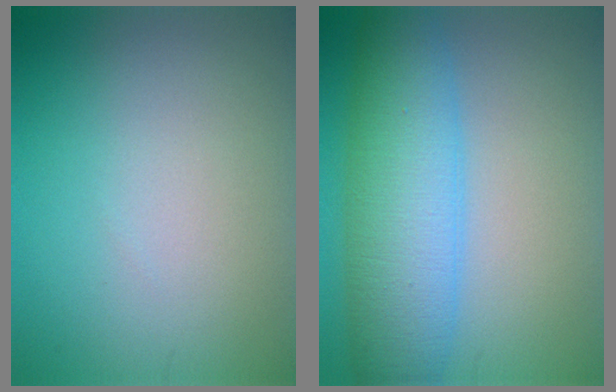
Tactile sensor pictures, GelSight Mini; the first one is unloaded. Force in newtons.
{"total": 8.8, "press": 8.8, "slide": 0.2}